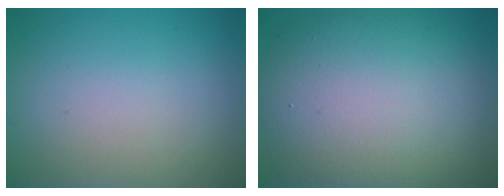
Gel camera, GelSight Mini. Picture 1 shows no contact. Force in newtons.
{"total": 12.8, "press": 12.8, "slide": 0.7}